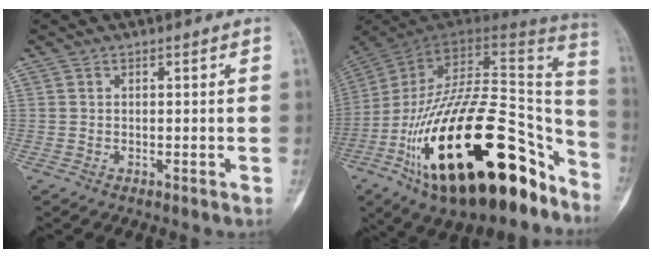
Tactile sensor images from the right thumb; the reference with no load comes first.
{"total": 36.7, "force": [-18.1, 16.8, 27.1], "torque": [-0.384, 0.070, -0.288]}